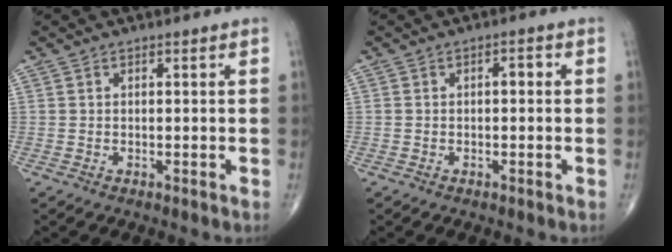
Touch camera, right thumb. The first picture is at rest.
{"total": 1.6, "force": [0.0, 0.8, 1.3], "torque": [-0.017, 0.007, -0.005]}